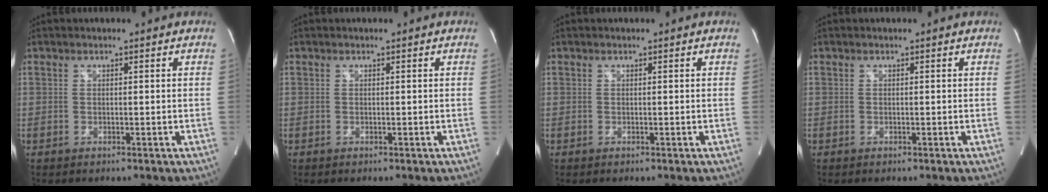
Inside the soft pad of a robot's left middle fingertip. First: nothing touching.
{"total": 0.0}
{"total": 0.0}
{"total": 0.0}